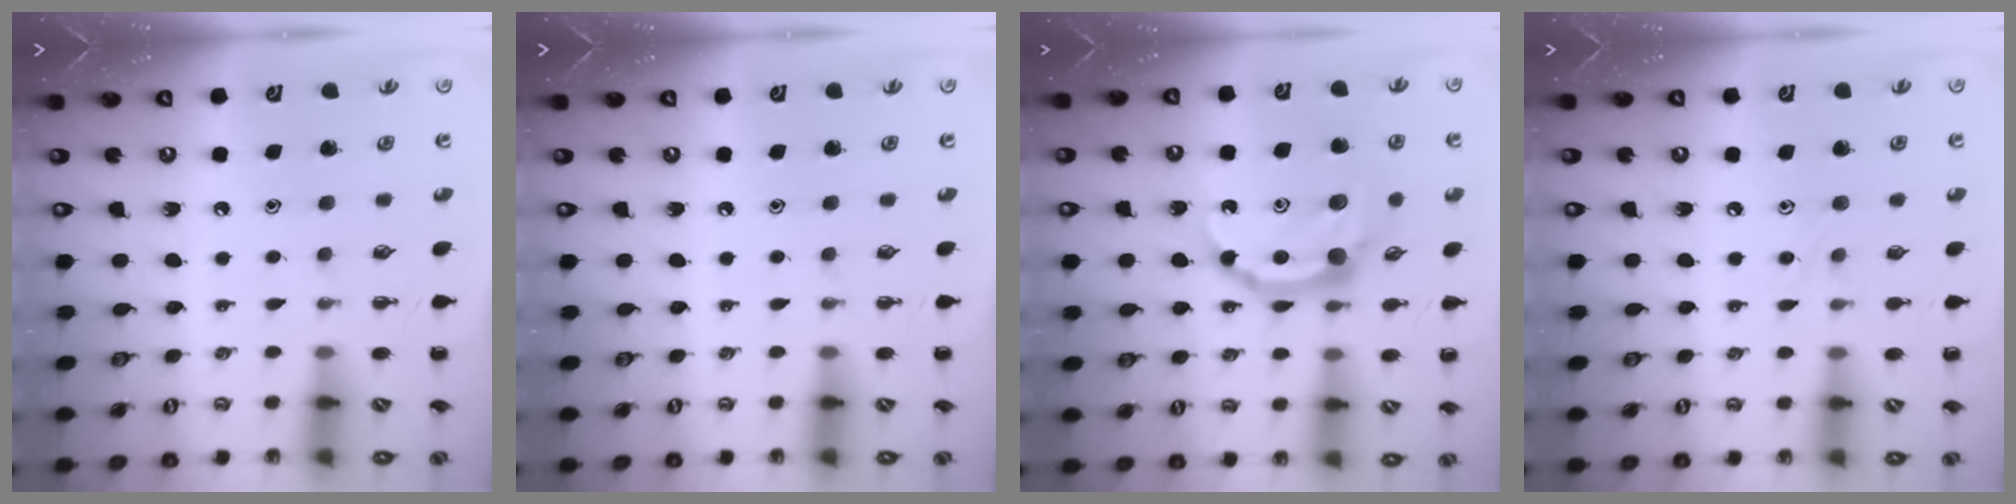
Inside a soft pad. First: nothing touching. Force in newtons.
{"total": 0.0}
{"total": 12.0, "press": 11.9, "slide": 0.9}
{"total": 4.4, "press": 4.2, "slide": 1.6}